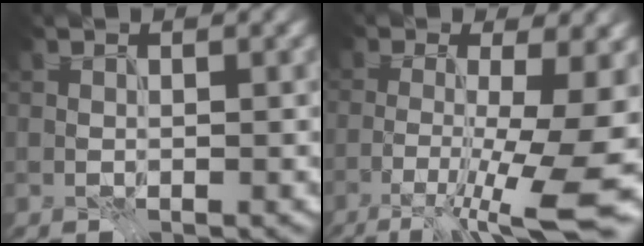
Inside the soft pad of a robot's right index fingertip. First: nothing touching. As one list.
[{"total": 11.5, "force": [-2.5, 2.6, 10.9], "torque": [-0.134, -0.009, -0.034]}]